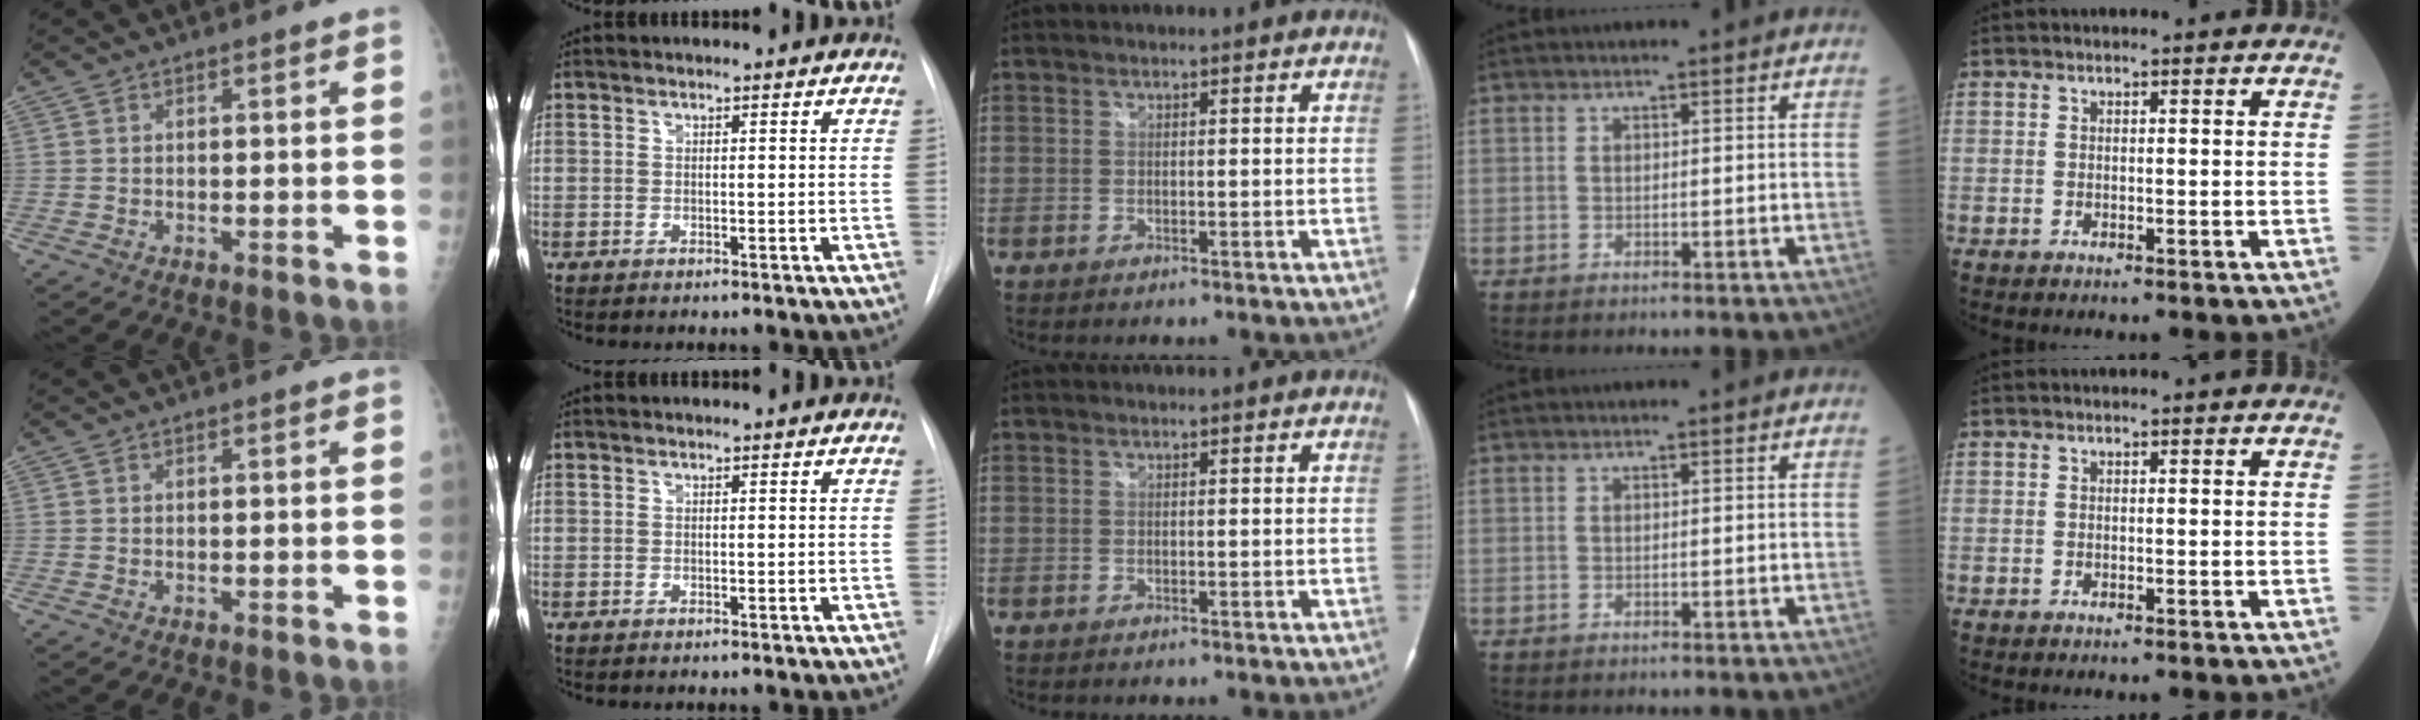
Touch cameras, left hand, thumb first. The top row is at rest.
{}